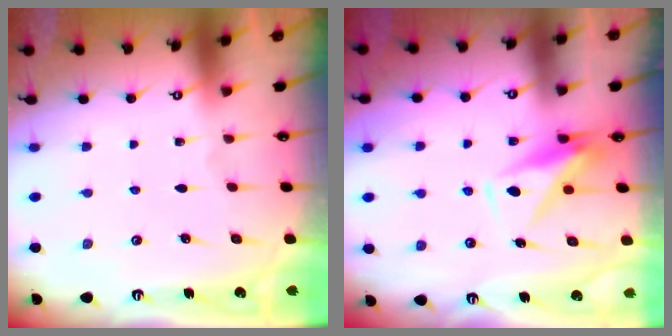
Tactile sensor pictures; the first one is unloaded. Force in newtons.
{"total": 7.9, "press": 7.8, "slide": 1.0}